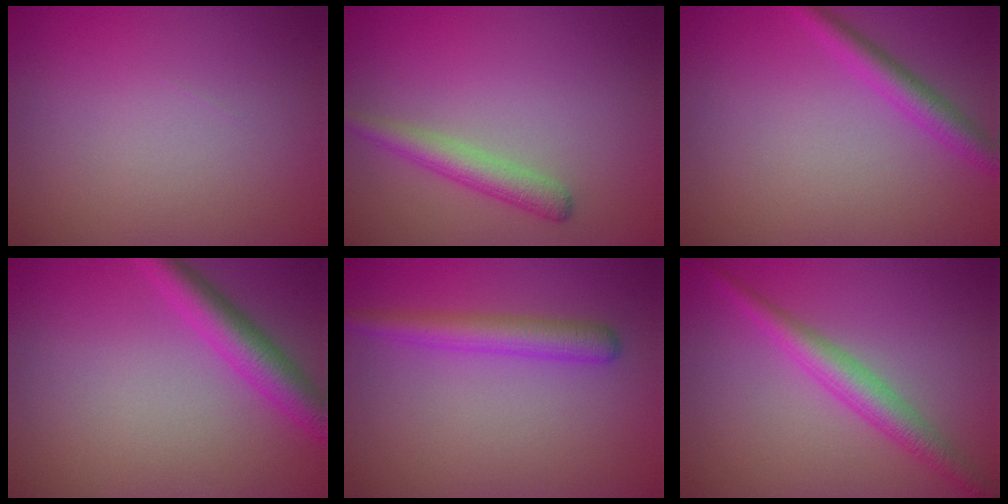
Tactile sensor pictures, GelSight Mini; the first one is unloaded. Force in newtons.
{"total": 2.6, "press": 2.6, "slide": 0.0}
{"total": 2.6, "press": 2.5, "slide": 0.1}
{"total": 4.1, "press": 4.1, "slide": 0.2}
{"total": 3.0, "press": 3.0, "slide": 0.2}
{"total": 3.3, "press": 3.3, "slide": 0.1}